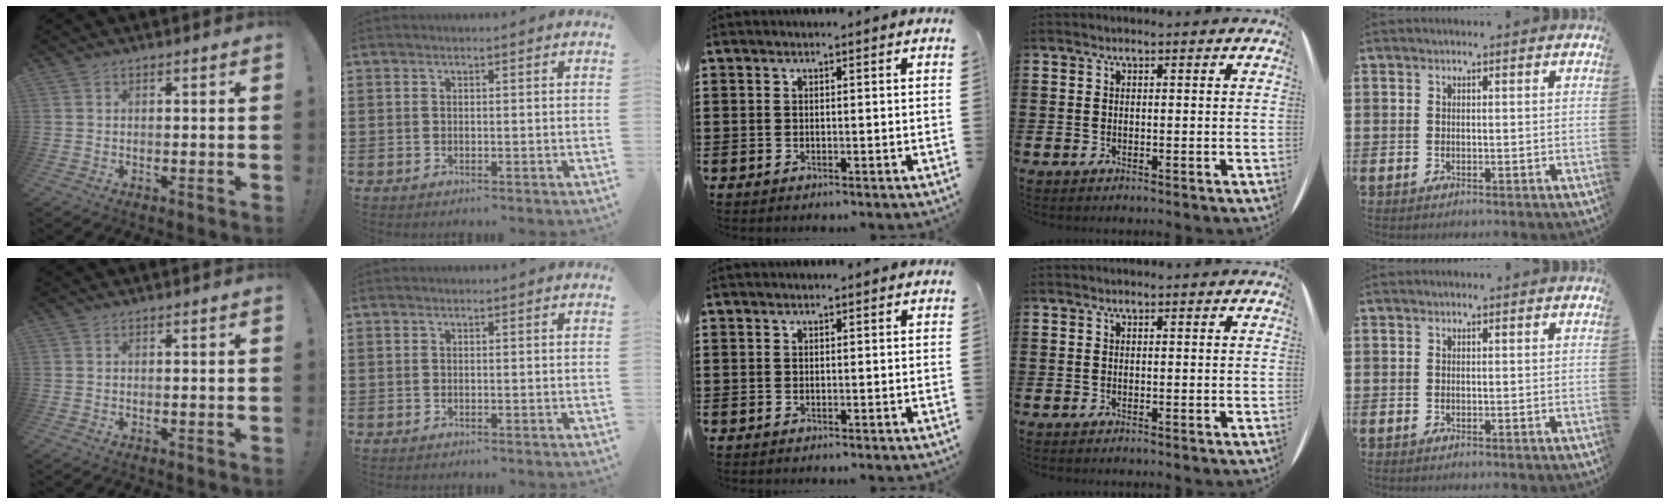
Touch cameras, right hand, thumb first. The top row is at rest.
{}